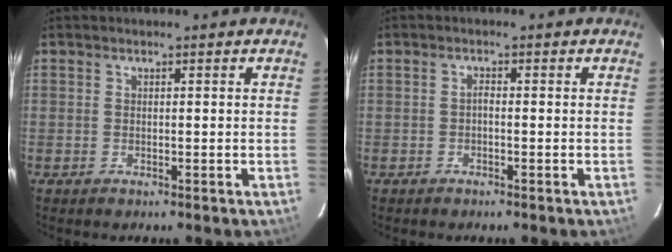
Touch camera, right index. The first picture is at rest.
{"total": 0.7, "force": [-0.4, 0.3, 0.5], "torque": [-0.009, 0.006, -0.010]}